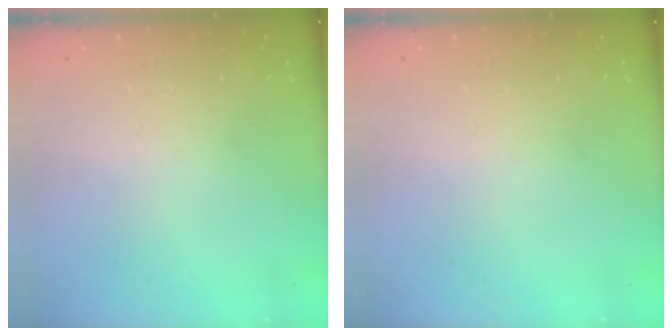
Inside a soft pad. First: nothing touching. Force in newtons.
{"total": 0.0}